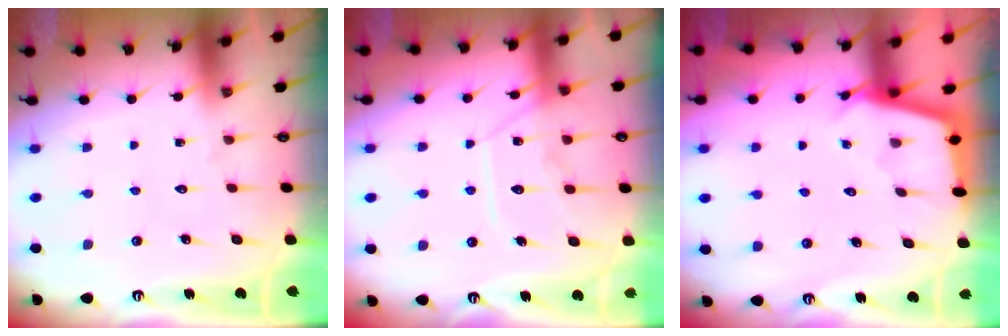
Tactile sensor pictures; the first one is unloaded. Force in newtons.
{"total": 12.2, "press": 12.2, "slide": 1.1}
{"total": 2.8, "press": 2.7, "slide": 0.3}